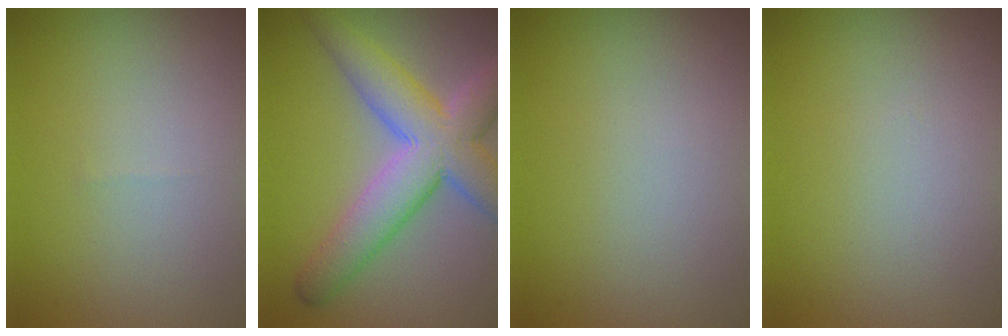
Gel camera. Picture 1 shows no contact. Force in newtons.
{"total": 8.1, "press": 8.1, "slide": 0.6}
{"total": 0.0}
{"total": 0.0}